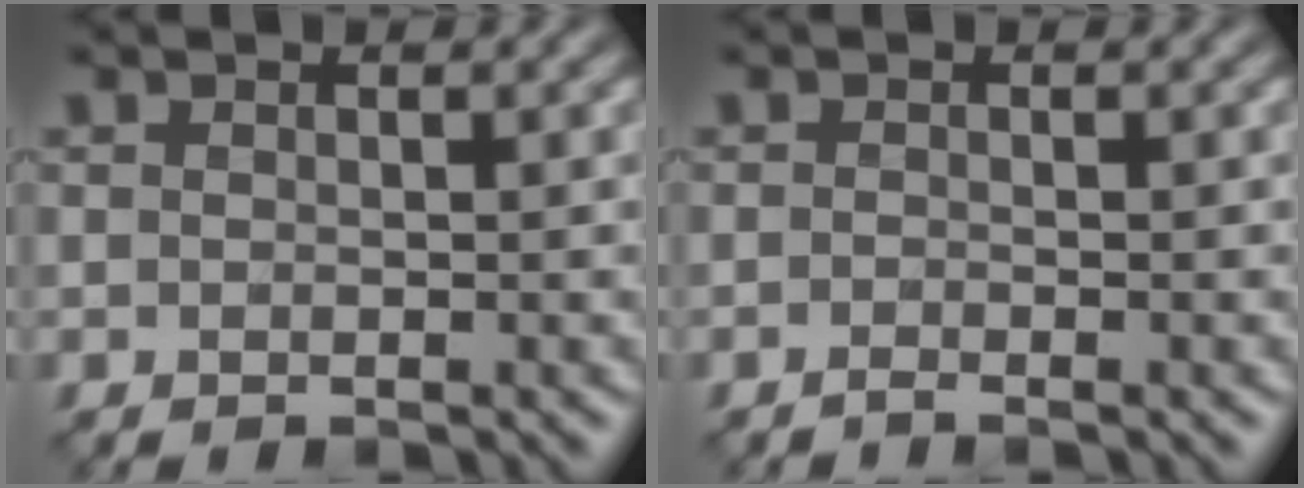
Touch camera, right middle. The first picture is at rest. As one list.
[{"total": 0.8, "force": [-0.7, 0.0, 0.4], "torque": [-0.006, -0.004, -0.016]}]